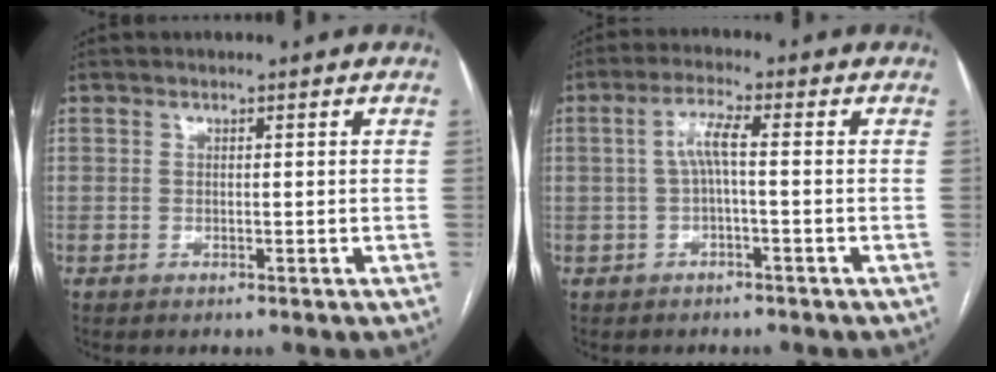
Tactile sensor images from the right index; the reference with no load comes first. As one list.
[{"total": 4.1, "force": [0.0, 0.3, 4.1], "torque": [-0.079, 0.018, 0.003]}]